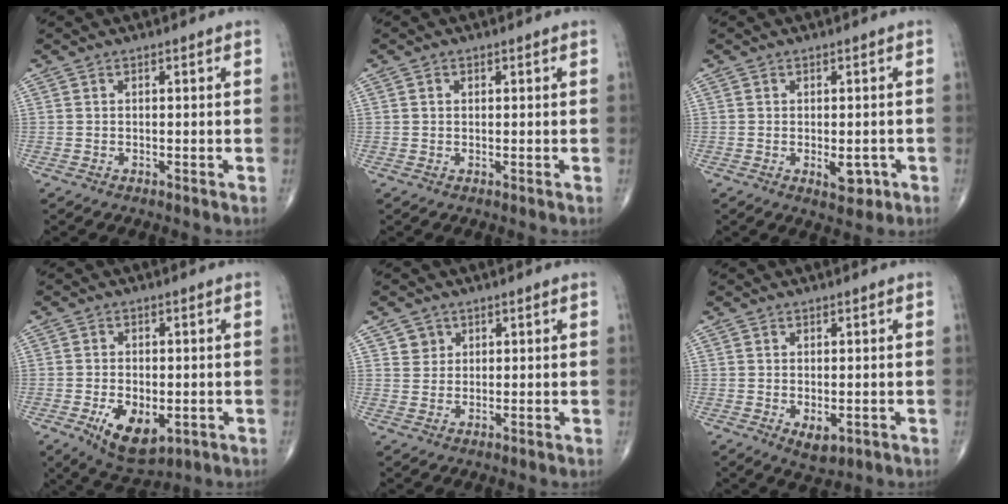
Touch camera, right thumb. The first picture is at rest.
{"total": 0.8, "force": [0.3, 0.7, 0.4], "torque": [-0.004, 0.000, 0.004]}
{"total": 3.8, "force": [-1.2, 1.9, 3.1], "torque": [-0.029, -0.003, -0.009]}
{"total": 9.6, "force": [-3.0, 5.2, 7.5], "torque": [-0.113, -0.006, -0.035]}
{"total": 2.8, "force": [1.4, 2.4, 0.2], "torque": [0.017, -0.007, 0.019]}
{"total": 3.5, "force": [-0.8, 1.9, 2.9], "torque": [-0.041, -0.008, -0.003]}